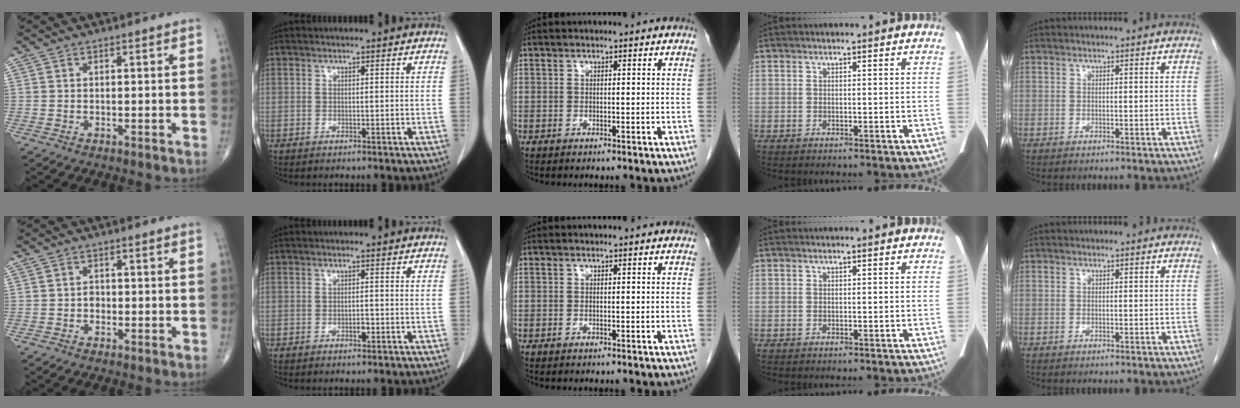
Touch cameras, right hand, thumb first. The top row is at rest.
{"thumb": {"total": 1.2, "force": [-0.4, 1.0, 0.6], "torque": [0.001, 0.006, -0.009]}, "index": {"total": 1.0, "force": [-0.5, 0.3, 0.8], "torque": [-0.017, 0.000, -0.008]}}